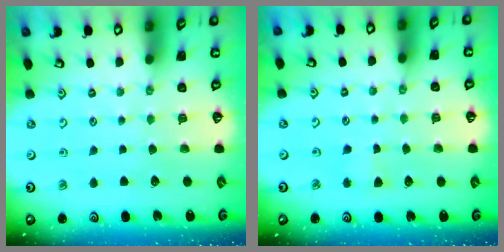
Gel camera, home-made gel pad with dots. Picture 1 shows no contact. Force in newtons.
{"total": 2.1, "press": 2.0, "slide": 0.4}